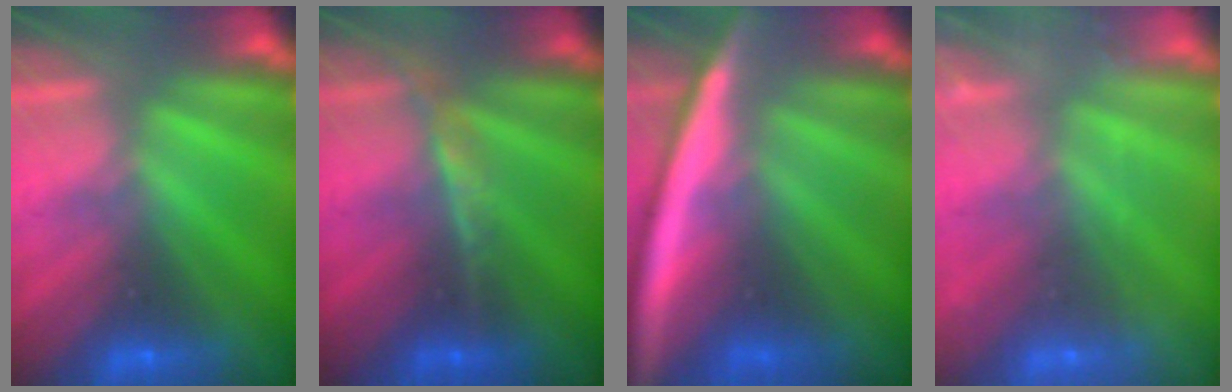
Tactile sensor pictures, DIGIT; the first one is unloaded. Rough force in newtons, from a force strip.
{"total": 2.4}
{"total": 7.7}
{"total": 2.2}